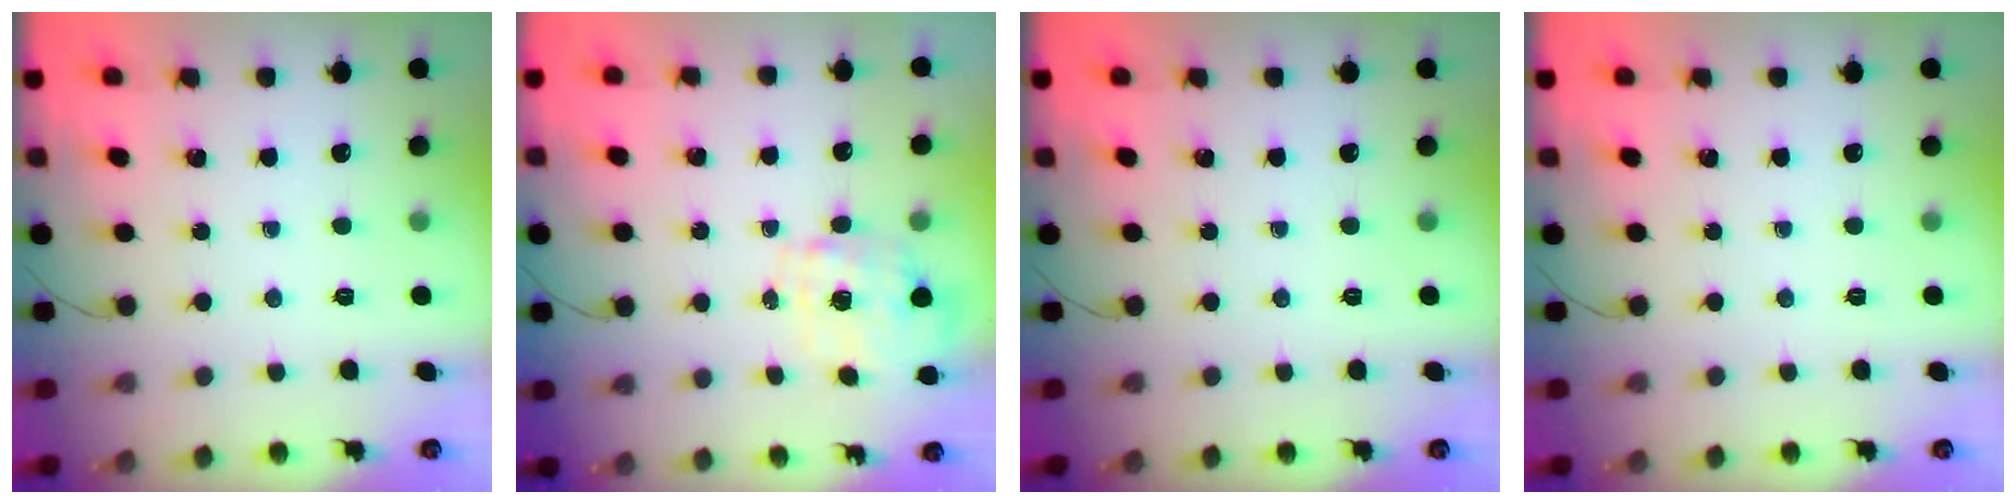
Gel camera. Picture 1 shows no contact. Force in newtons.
{"total": 1.5, "press": 1.5, "slide": 0.5}
{"total": 0.0}
{"total": 0.0}